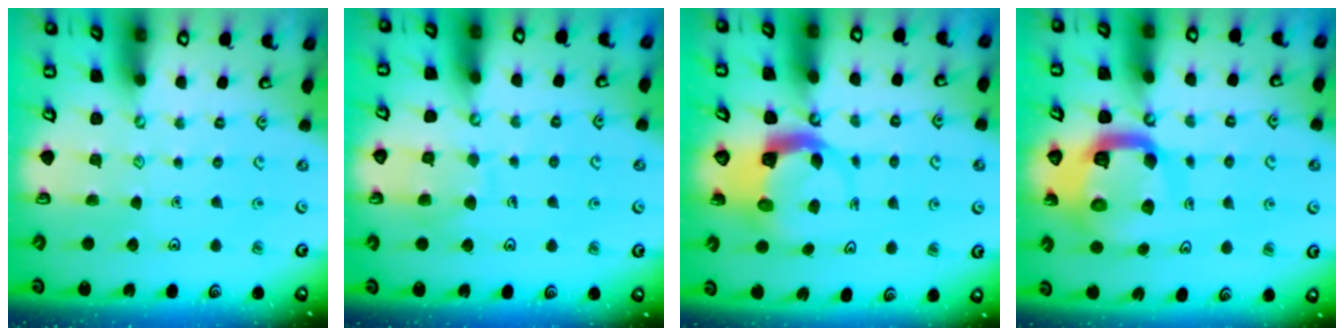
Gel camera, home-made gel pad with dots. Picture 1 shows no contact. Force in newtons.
{"total": 7.8, "press": 7.8, "slide": 0.7}
{"total": 5.2, "press": 5.1, "slide": 0.6}
{"total": 15.5, "press": 15.4, "slide": 1.7}